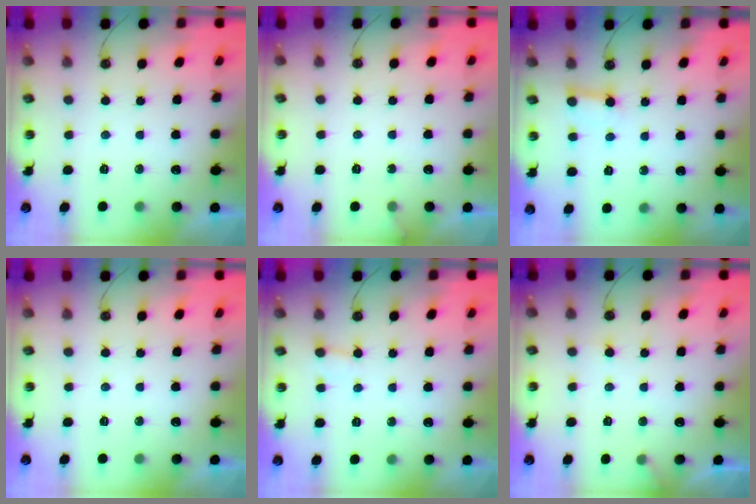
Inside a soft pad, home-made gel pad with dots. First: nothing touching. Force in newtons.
{"total": 2.8, "press": 2.8, "slide": 0.2}
{"total": 3.7, "press": 3.7, "slide": 0.5}
{"total": 0.0}
{"total": 3.8, "press": 3.8, "slide": 0.3}
{"total": 5.7, "press": 5.7, "slide": 0.5}